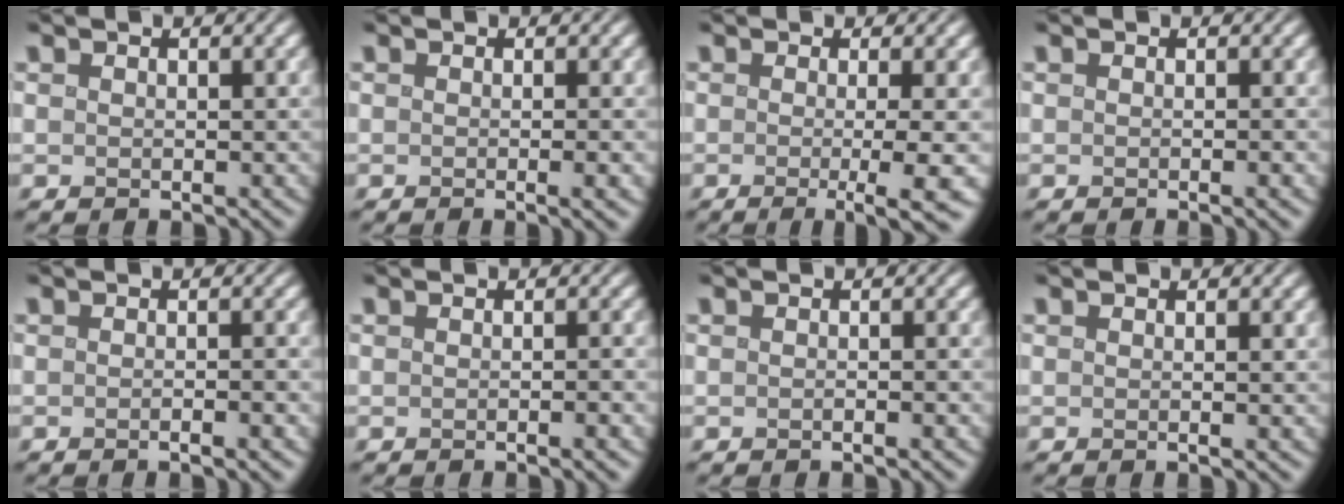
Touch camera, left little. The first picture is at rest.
{"total": 2.2, "force": [-0.1, 0.8, 2.0], "torque": [-0.018, 0.003, -0.010]}
{"total": 5.2, "force": [-1.1, 0.8, 5.0], "torque": [-0.072, -0.008, -0.014]}
{"total": 1.2, "force": [-0.1, 0.5, 1.1], "torque": [-0.010, 0.000, -0.010]}
{"total": 2.1, "force": [-0.7, 0.7, 1.9], "torque": [-0.010, 0.001, -0.015]}
{"total": 1.6, "force": [-0.5, 0.4, 1.4], "torque": [-0.016, -0.002, -0.009]}
{"total": 1.4, "force": [-0.3, 0.7, 1.2], "torque": [0.000, 0.002, -0.015]}
{"total": 0.8, "force": [0.0, 0.3, 0.7], "torque": [-0.009, 0.000, -0.009]}